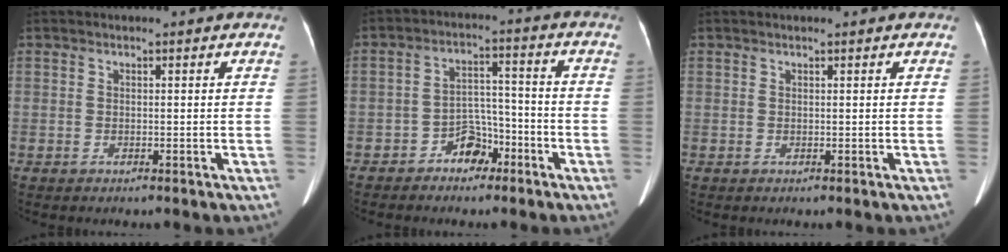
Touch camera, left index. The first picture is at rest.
{"total": 5.4, "force": [-3.5, 3.3, 2.7], "torque": [-0.045, 0.021, -0.058]}
{"total": 0.5, "force": [0.5, 0.0, 0.2], "torque": [-0.009, 0.008, 0.010]}